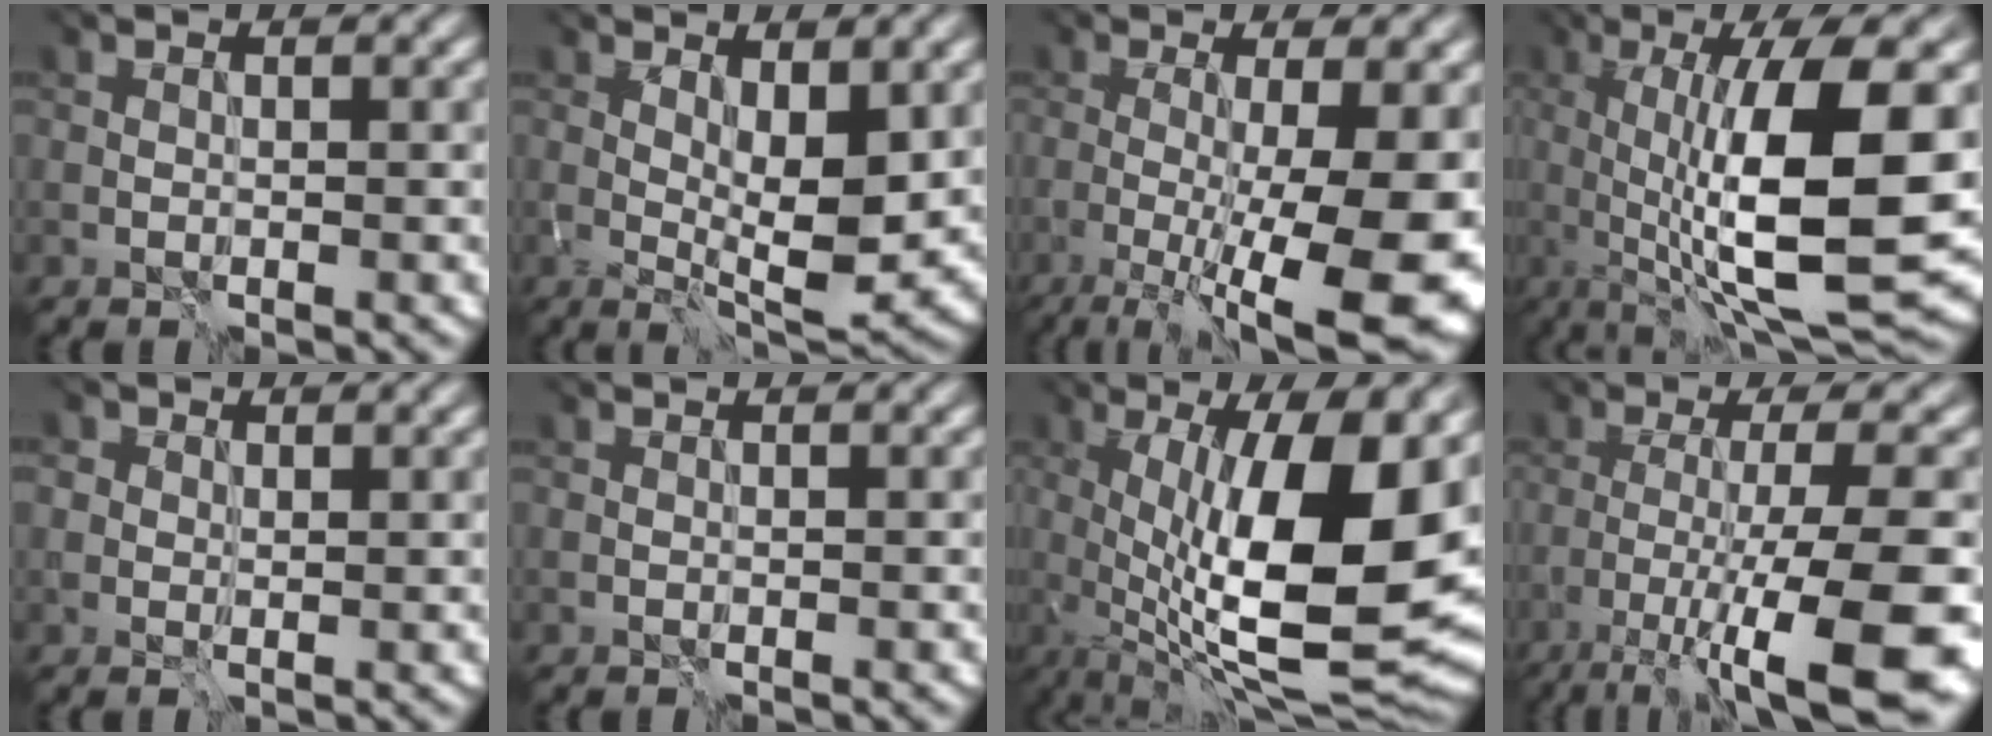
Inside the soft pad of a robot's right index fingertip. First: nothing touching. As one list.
[{"total": 4.9, "force": [0.7, 1.6, 4.6], "torque": [-0.079, -0.016, 0.017]}, {"total": 11.7, "force": [-2.6, 2.5, 11.2], "torque": [-0.138, -0.015, -0.032]}, {"total": 12.0, "force": [-0.6, 2.8, 11.6], "torque": [-0.175, -0.016, -0.009]}, {"total": 1.8, "force": [1.0, 1.4, 0.5], "torque": [-0.008, 0.006, 0.001]}, {"total": 0.0}, {"total": 15.0, "force": [-0.4, 4.7, 14.2], "torque": [-0.217, -0.008, 0.001]}, {"total": 11.0, "force": [-5.3, 1.5, 9.6], "torque": [-0.143, -0.017, -0.083]}]